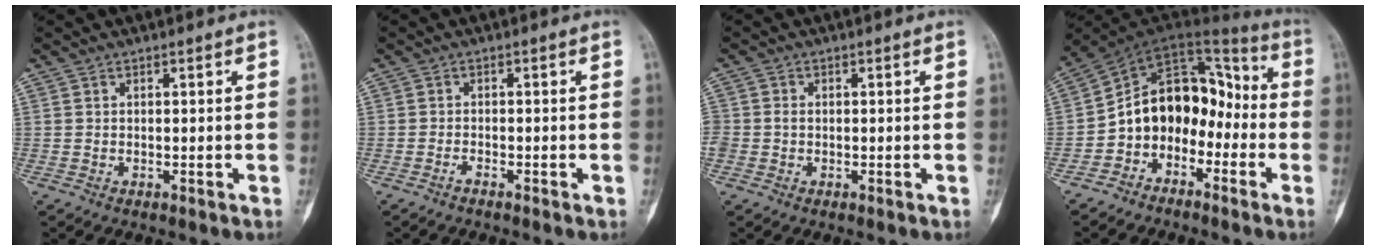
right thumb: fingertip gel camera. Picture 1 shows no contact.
{"total": 0.9, "force": [-0.8, 0.2, 0.4], "torque": [-0.012, 0.003, -0.016]}
{"total": 1.9, "force": [-0.4, 1.6, 1.0], "torque": [-0.016, 0.004, -0.009]}
{"total": 14.4, "force": [-4.0, 10.7, 8.7], "torque": [-0.101, 0.094, -0.079]}